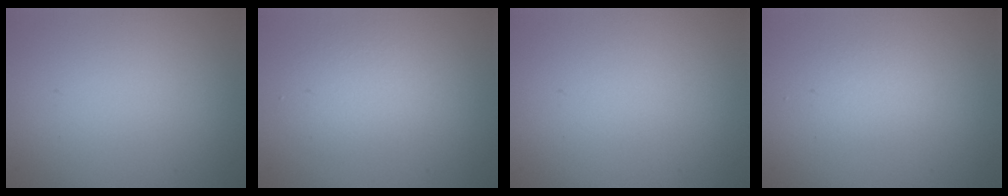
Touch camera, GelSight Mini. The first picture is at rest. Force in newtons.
{"total": 2.5, "press": 2.5, "slide": 0.1}
{"total": 0.0}
{"total": 1.3, "press": 1.3, "slide": 0.1}